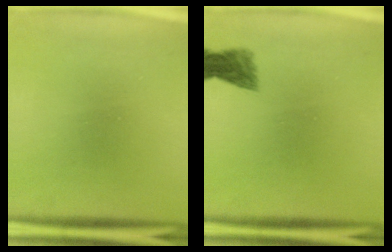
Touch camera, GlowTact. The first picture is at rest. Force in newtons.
{"total": 2.0}